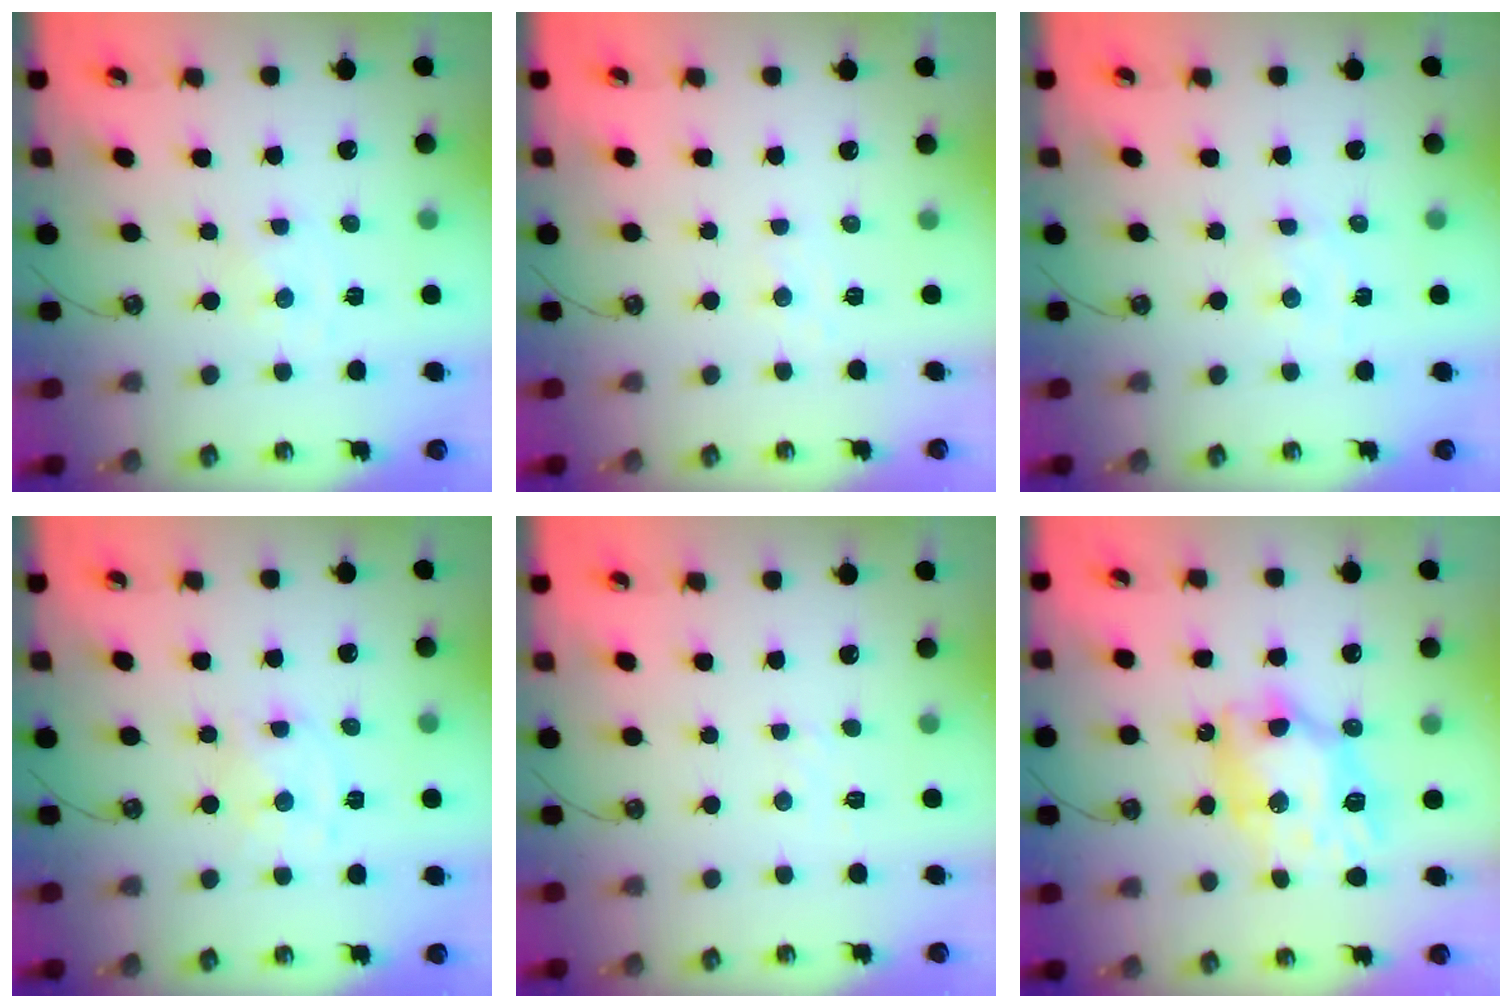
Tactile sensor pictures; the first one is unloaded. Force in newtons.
{"total": 4.8, "press": 4.8, "slide": 0.6}
{"total": 1.6, "press": 1.6, "slide": 0.1}
{"total": 4.6, "press": 4.5, "slide": 1.0}
{"total": 3.1, "press": 3.1, "slide": 0.5}
{"total": 12.8, "press": 12.7, "slide": 1.3}